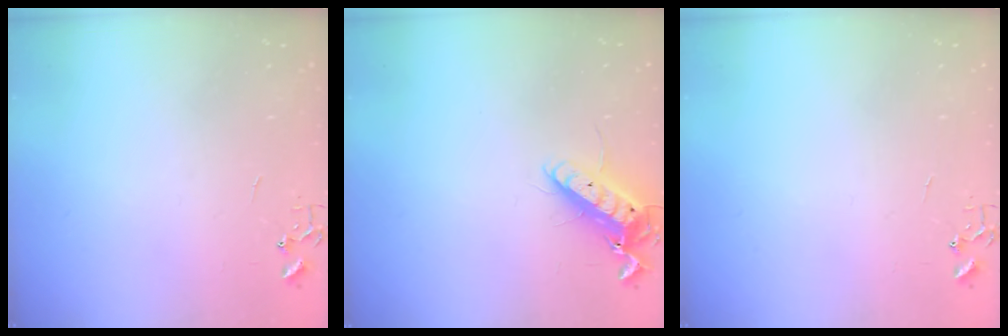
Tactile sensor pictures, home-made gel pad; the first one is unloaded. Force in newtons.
{"total": 12.3, "press": 12.2, "slide": 1.7}
{"total": 0.0}